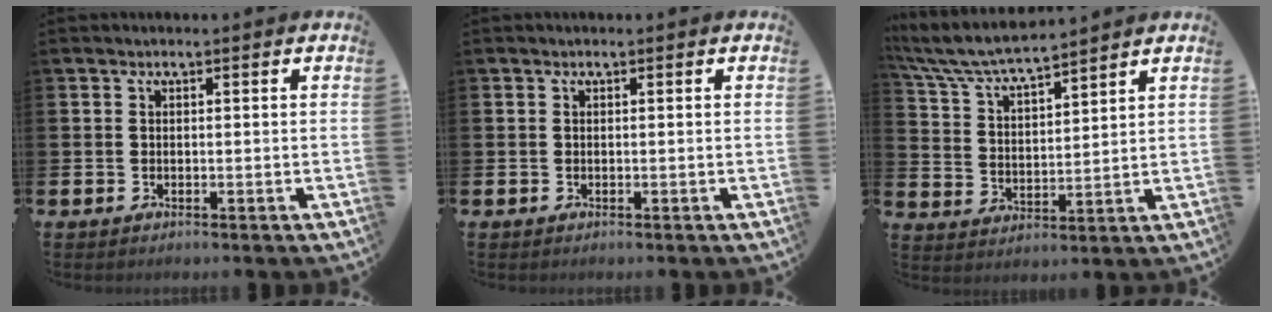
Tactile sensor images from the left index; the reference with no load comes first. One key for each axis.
{"total": 0.0}
{"total": 7.0, "fx": 6.6, "fy": 0.5, "fz": 2.1, "tx": -0.069, "ty": -0.038, "tz": 0.116}